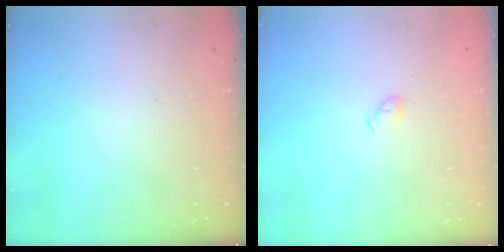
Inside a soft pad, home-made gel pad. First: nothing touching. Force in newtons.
{"total": 3.2, "press": 3.2, "slide": 0.6}